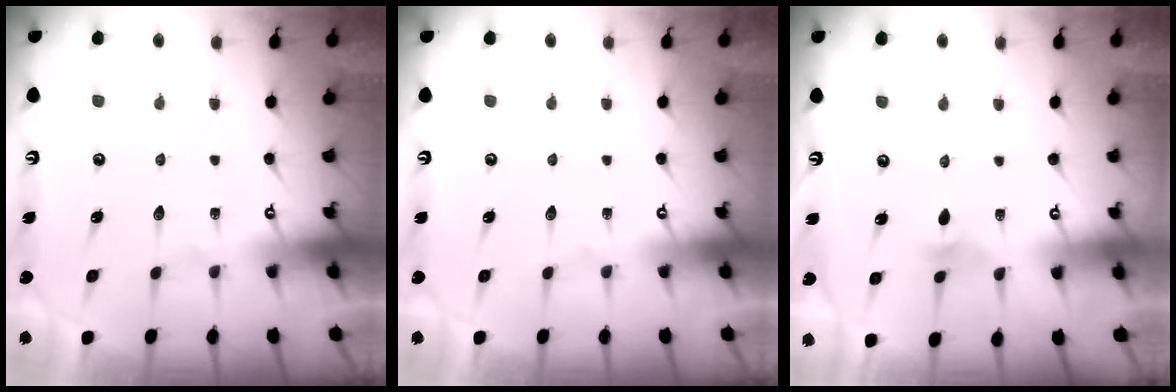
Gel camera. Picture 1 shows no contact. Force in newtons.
{"total": 0.0}
{"total": 2.9, "press": 2.8, "slide": 0.8}